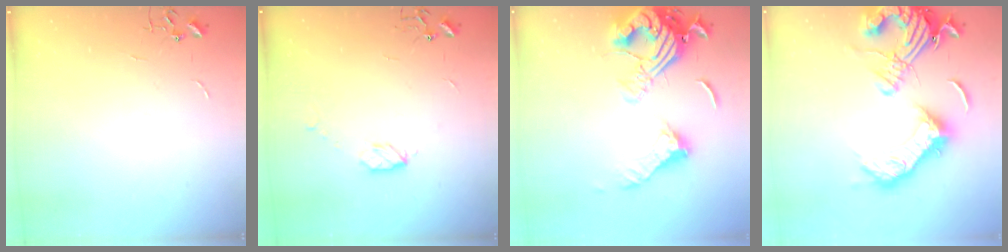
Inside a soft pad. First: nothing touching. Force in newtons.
{"total": 5.8, "press": 5.8, "slide": 0.7}
{"total": 18.3, "press": 18.2, "slide": 1.9}
{"total": 23.6, "press": 23.4, "slide": 3.1}